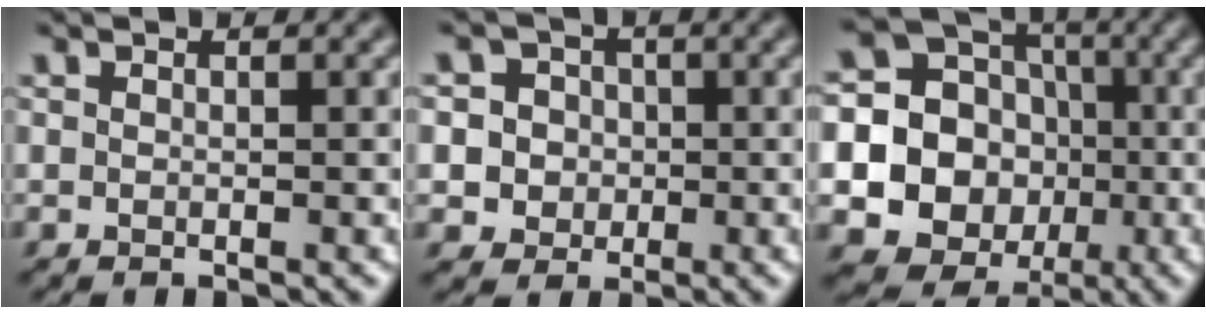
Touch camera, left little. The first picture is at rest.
{"total": 4.9, "force": [0.3, 4.6, 1.4], "torque": [-0.019, 0.031, -0.012]}
{"total": 18.4, "force": [-2.1, 17.5, 5.3], "torque": [-0.147, 0.008, -0.062]}